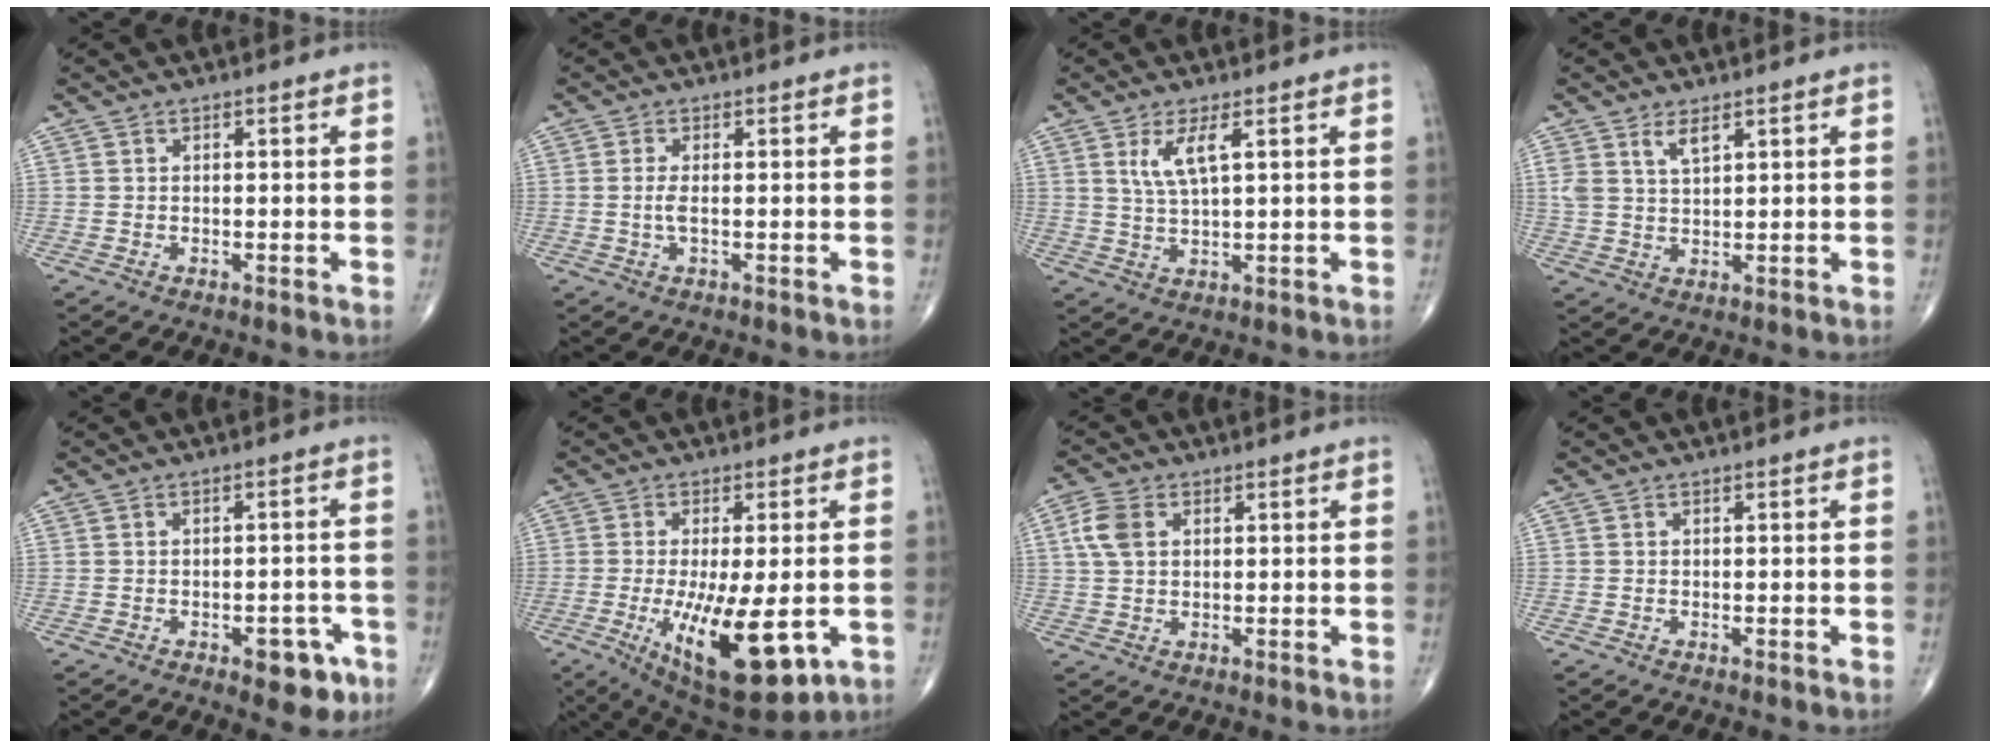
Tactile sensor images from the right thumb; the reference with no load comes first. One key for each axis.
{"total": 2.1, "fx": -0.1, "fy": 0.5, "fz": 2.0, "tx": -0.051, "ty": -0.001, "tz": -0.001}
{"total": 5.0, "fx": 2.0, "fy": 1.0, "fz": 4.5, "tx": -0.096, "ty": -0.012, "tz": 0.047}
{"total": 3.9, "fx": 2.4, "fy": 1.6, "fz": 2.6, "tx": -0.047, "ty": -0.013, "tz": 0.051}
{"total": 6.3, "fx": -3.2, "fy": 3.1, "fz": 4.4, "tx": -0.029, "ty": 0.020, "tz": -0.035}
{"total": 16.3, "fx": -4.2, "fy": 5.5, "fz": 14.8, "tx": -0.246, "ty": -0.025, "tz": -0.047}
{"total": 5.3, "fx": 1.4, "fy": 3.5, "fz": 3.7, "tx": -0.083, "ty": 0.009, "tz": 0.026}
{"total": 0.0}